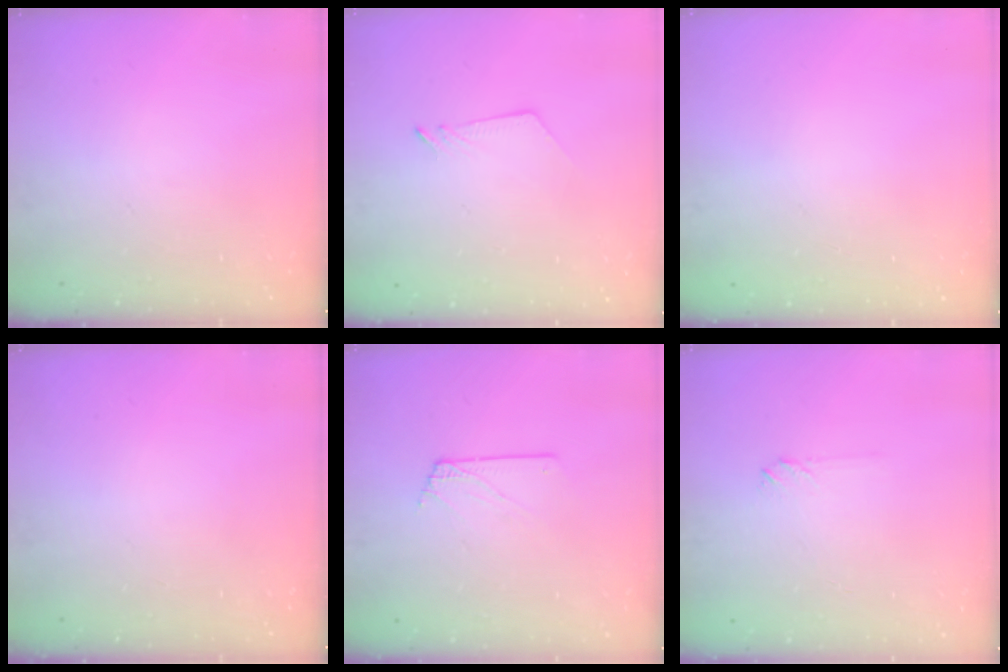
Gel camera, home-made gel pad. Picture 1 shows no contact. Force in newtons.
{"total": 2.6, "press": 2.6, "slide": 0.3}
{"total": 0.0}
{"total": 0.0}
{"total": 1.6, "press": 1.6, "slide": 0.2}
{"total": 2.0, "press": 2.0, "slide": 0.3}